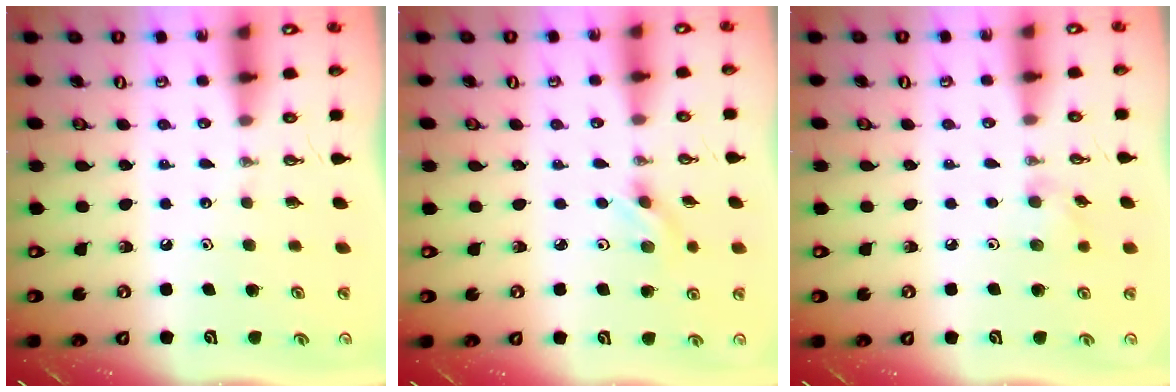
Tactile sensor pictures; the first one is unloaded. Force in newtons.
{"total": 3.3, "press": 3.0, "slide": 1.4}
{"total": 5.7, "press": 5.7, "slide": 0.8}